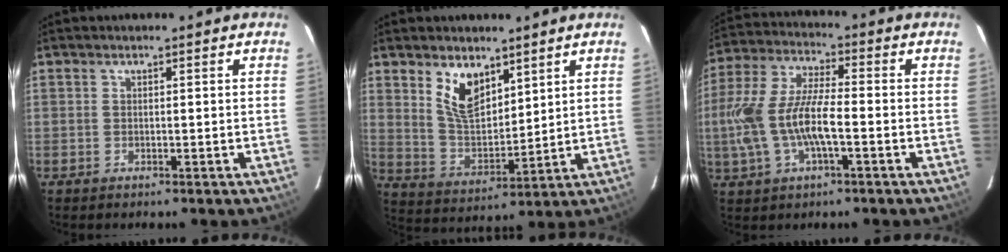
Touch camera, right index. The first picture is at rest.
{"total": 9.5, "force": [5.5, 4.8, 6.0], "torque": [-0.107, 0.003, 0.118]}
{"total": 13.9, "force": [-3.0, 4.8, 12.7], "torque": [-0.274, 0.001, -0.057]}